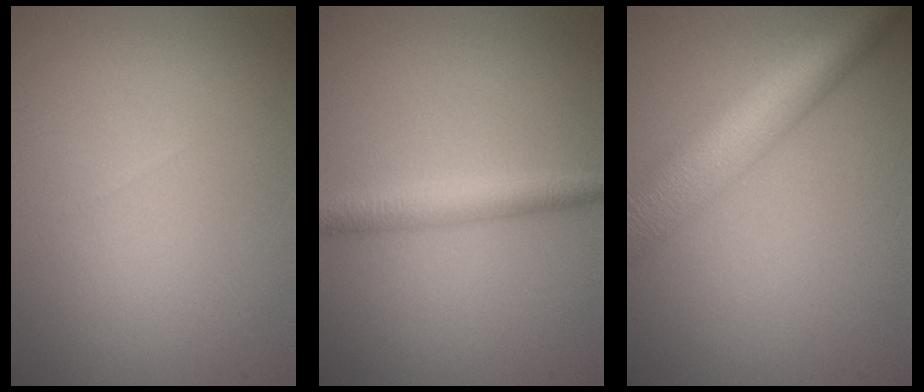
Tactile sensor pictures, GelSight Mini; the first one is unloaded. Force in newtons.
{"total": 2.7, "press": 2.7, "slide": 0.1}
{"total": 7.8, "press": 7.8, "slide": 0.3}